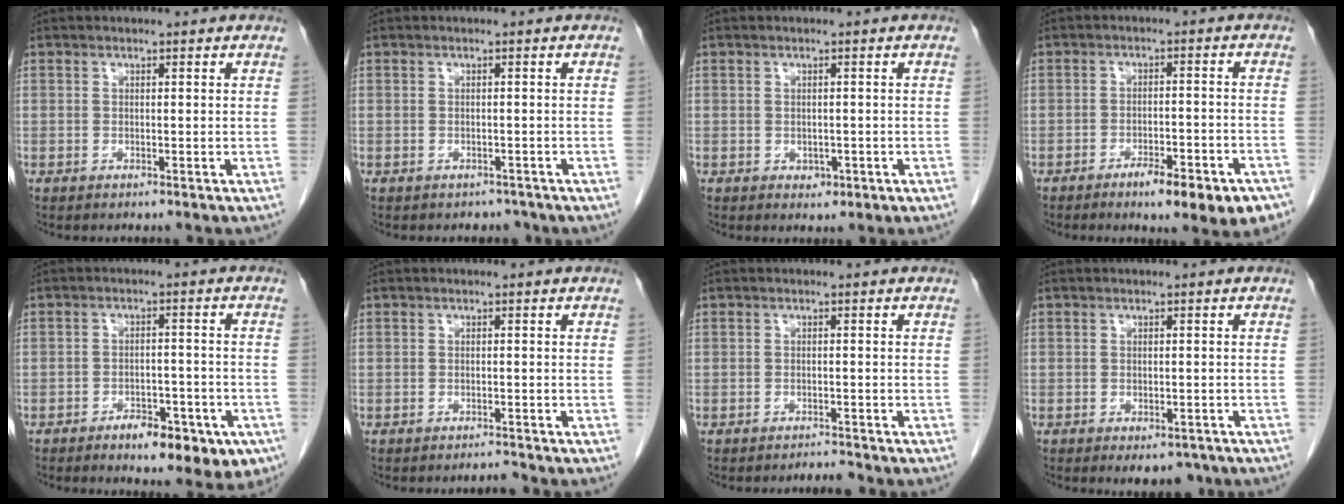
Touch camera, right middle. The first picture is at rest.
{"total": 1.9, "force": [-1.6, 0.9, -0.2], "torque": [-0.002, 0.000, -0.024]}
{"total": 1.4, "force": [-0.4, 1.1, 0.8], "torque": [-0.012, 0.001, 0.000]}
{"total": 9.3, "force": [-6.1, 2.2, 6.7], "torque": [-0.074, 0.002, -0.085]}
{"total": 9.2, "force": [-5.4, 3.9, 6.4], "torque": [-0.069, 0.006, -0.071]}
{"total": 0.9, "force": [-0.8, -0.3, 0.0], "torque": [-0.003, -0.007, -0.009]}
{"total": 1.2, "force": [-1.1, -0.3, -0.2], "torque": [-0.001, -0.009, -0.013]}
{"total": 4.3, "force": [-3.2, 2.0, 2.0], "torque": [-0.017, -0.003, -0.038]}